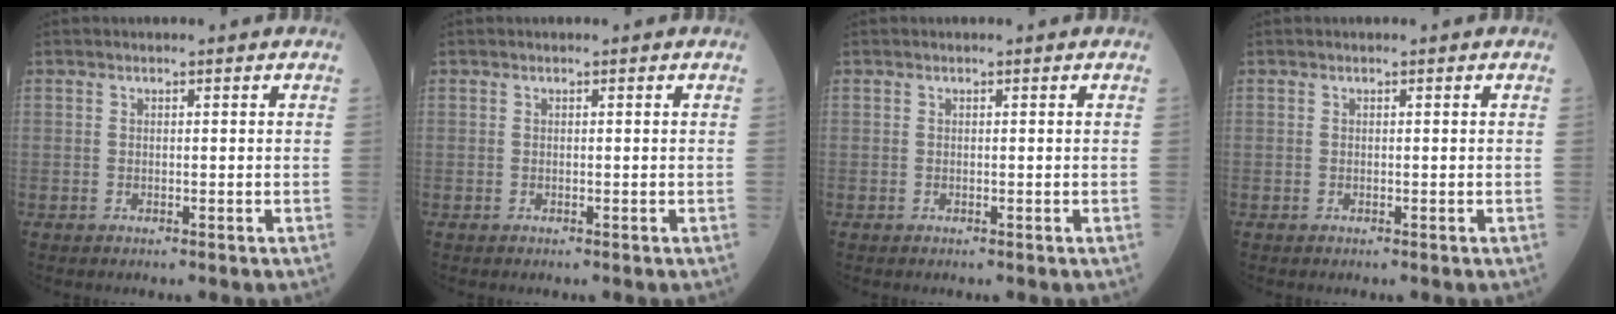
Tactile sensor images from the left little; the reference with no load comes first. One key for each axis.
{"total": 0.0}
{"total": 0.0}
{"total": 0.0}